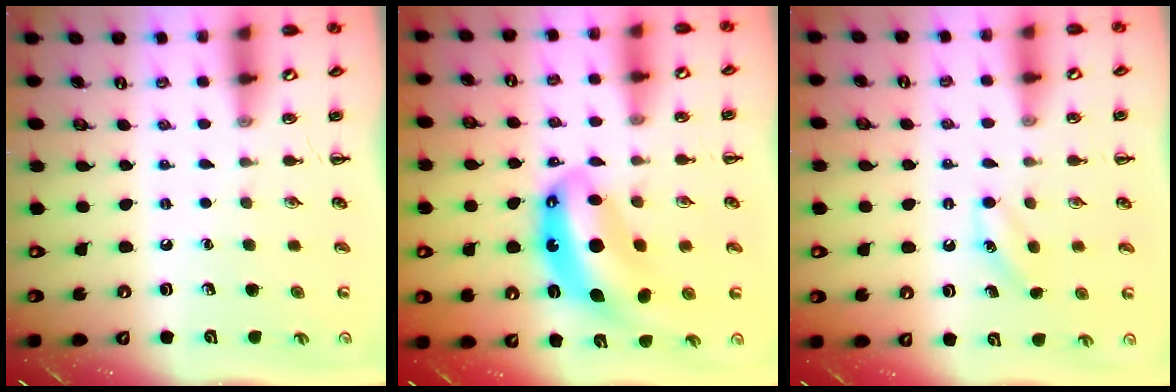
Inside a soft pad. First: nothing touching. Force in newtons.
{"total": 10.7, "press": 10.3, "slide": 2.8}
{"total": 5.2, "press": 5.0, "slide": 1.3}